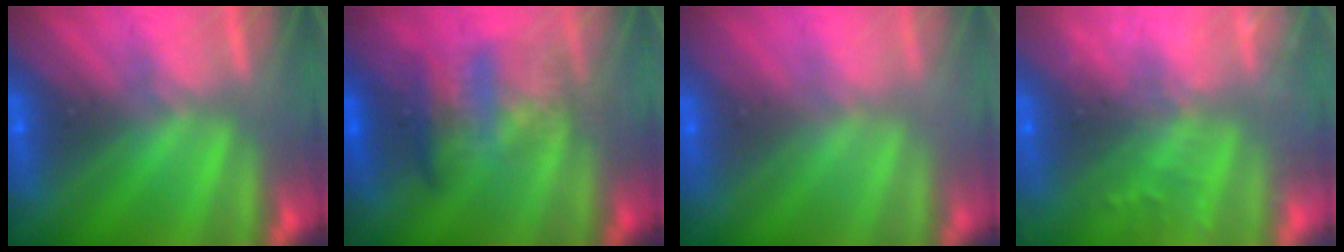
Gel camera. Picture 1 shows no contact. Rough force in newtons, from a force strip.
{"total": 3.8}
{"total": 2.8}
{"total": 7.1}